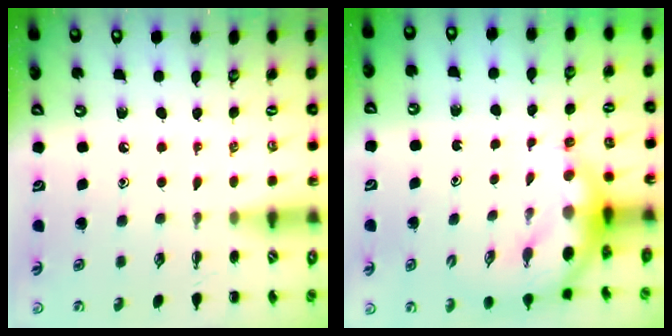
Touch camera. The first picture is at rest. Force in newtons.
{"total": 7.4, "press": 7.1, "slide": 1.9}